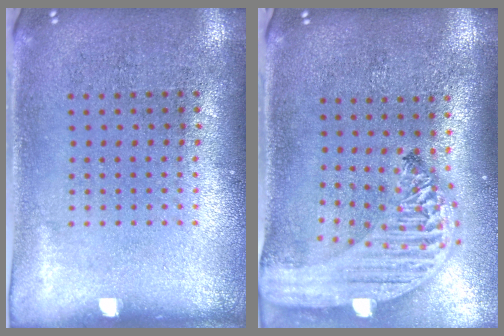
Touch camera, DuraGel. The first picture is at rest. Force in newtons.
{"total": 2.9, "press": 2.2, "slide": 1.8}